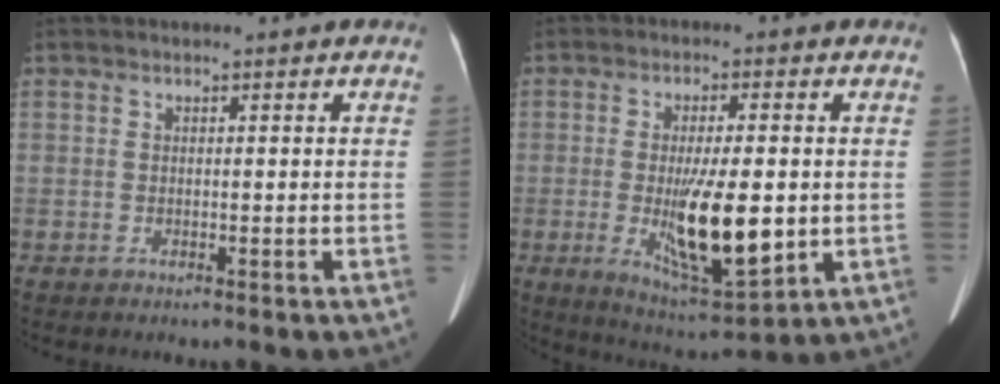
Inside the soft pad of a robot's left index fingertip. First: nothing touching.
{"total": 12.1, "force": [-1.6, 3.0, 11.6], "torque": [-0.201, -0.028, -0.016]}